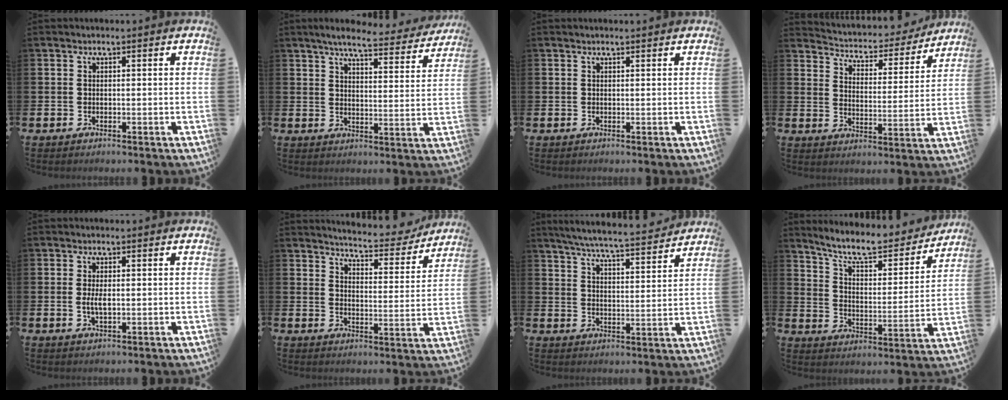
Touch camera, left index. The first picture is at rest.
{"total": 6.4, "force": [5.9, 0.7, 2.4], "torque": [-0.057, -0.032, 0.098]}
{"total": 0.0}
{"total": 3.7, "force": [3.5, 1.3, 0.4], "torque": [-0.040, -0.034, 0.052]}
{"total": 2.3, "force": [0.0, 0.9, 2.1], "torque": [-0.036, 0.001, -0.002]}
{"total": 5.4, "force": [5.3, 0.6, 0.8], "torque": [-0.030, -0.045, 0.089]}
{"total": 6.1, "force": [5.8, 0.1, 1.9], "torque": [-0.056, -0.044, 0.098]}
{"total": 9.0, "force": [8.1, 1.9, 3.4], "torque": [-0.091, -0.060, 0.138]}